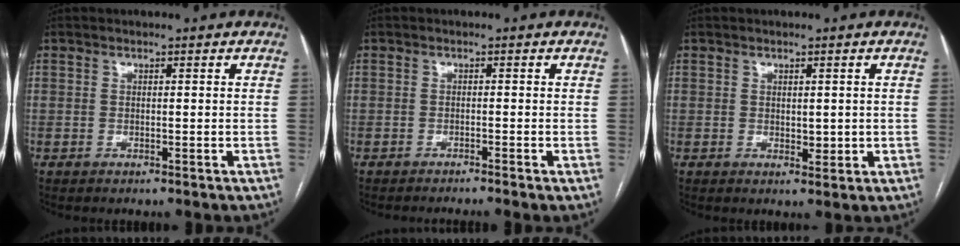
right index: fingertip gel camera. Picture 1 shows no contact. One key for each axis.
{"total": 2.6, "fx": -2.2, "fy": -0.7, "fz": 1.3, "tx": -0.013, "ty": 0.003, "tz": -0.033}
{"total": 2.1, "fx": 0.1, "fy": 1.2, "fz": 1.7, "tx": -0.023, "ty": -0.006, "tz": 0.006}